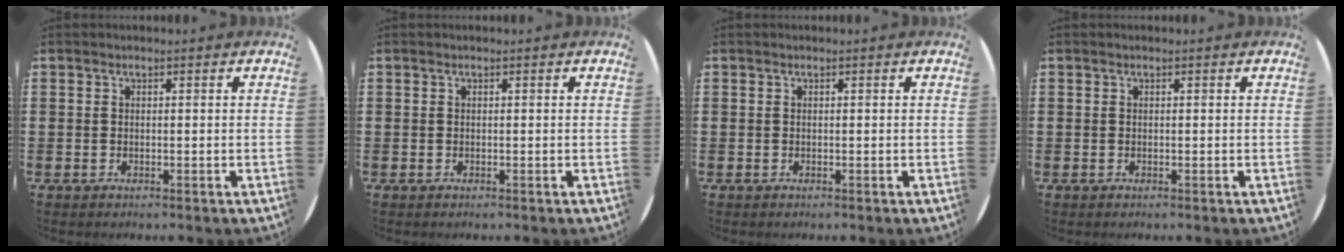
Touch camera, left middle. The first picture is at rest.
{"total": 0.0}
{"total": 0.0}
{"total": 0.0}